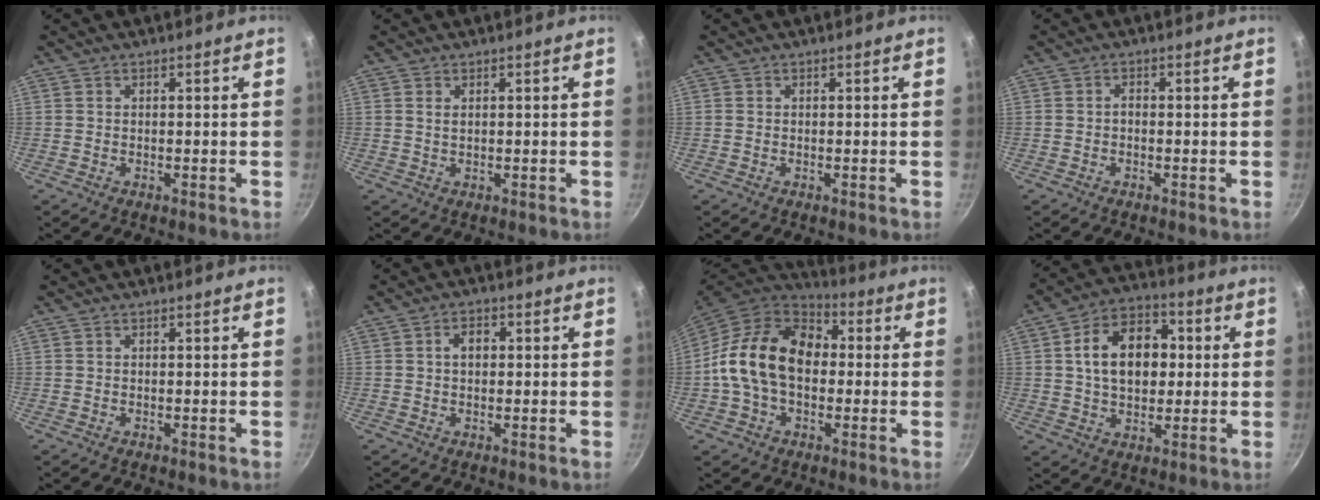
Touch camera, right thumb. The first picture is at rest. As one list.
[{"total": 1.1, "force": [0.4, 0.6, 0.8], "torque": [-0.015, 0.001, 0.008]}, {"total": 0.0}, {"total": 1.0, "force": [-0.4, 0.6, 0.6], "torque": [-0.011, 0.008, -0.009]}, {"total": 0.0}, {"total": 3.3, "force": [0.5, 2.3, 2.3], "torque": [-0.023, 0.011, 0.005]}, {"total": 17.4, "force": [0.3, 12.3, 12.3], "torque": [-0.183, 0.034, -0.012]}, {"total": 14.8, "force": [2.0, 10.2, 10.5], "torque": [-0.134, 0.019, 0.021]}]